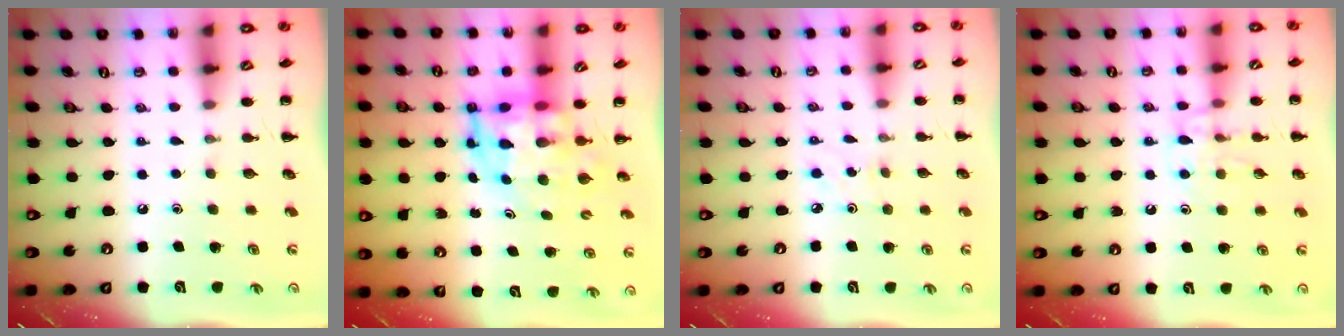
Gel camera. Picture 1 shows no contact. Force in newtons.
{"total": 7.0, "press": 6.6, "slide": 2.3}
{"total": 2.1, "press": 2.0, "slide": 0.7}
{"total": 9.2, "press": 9.1, "slide": 0.8}